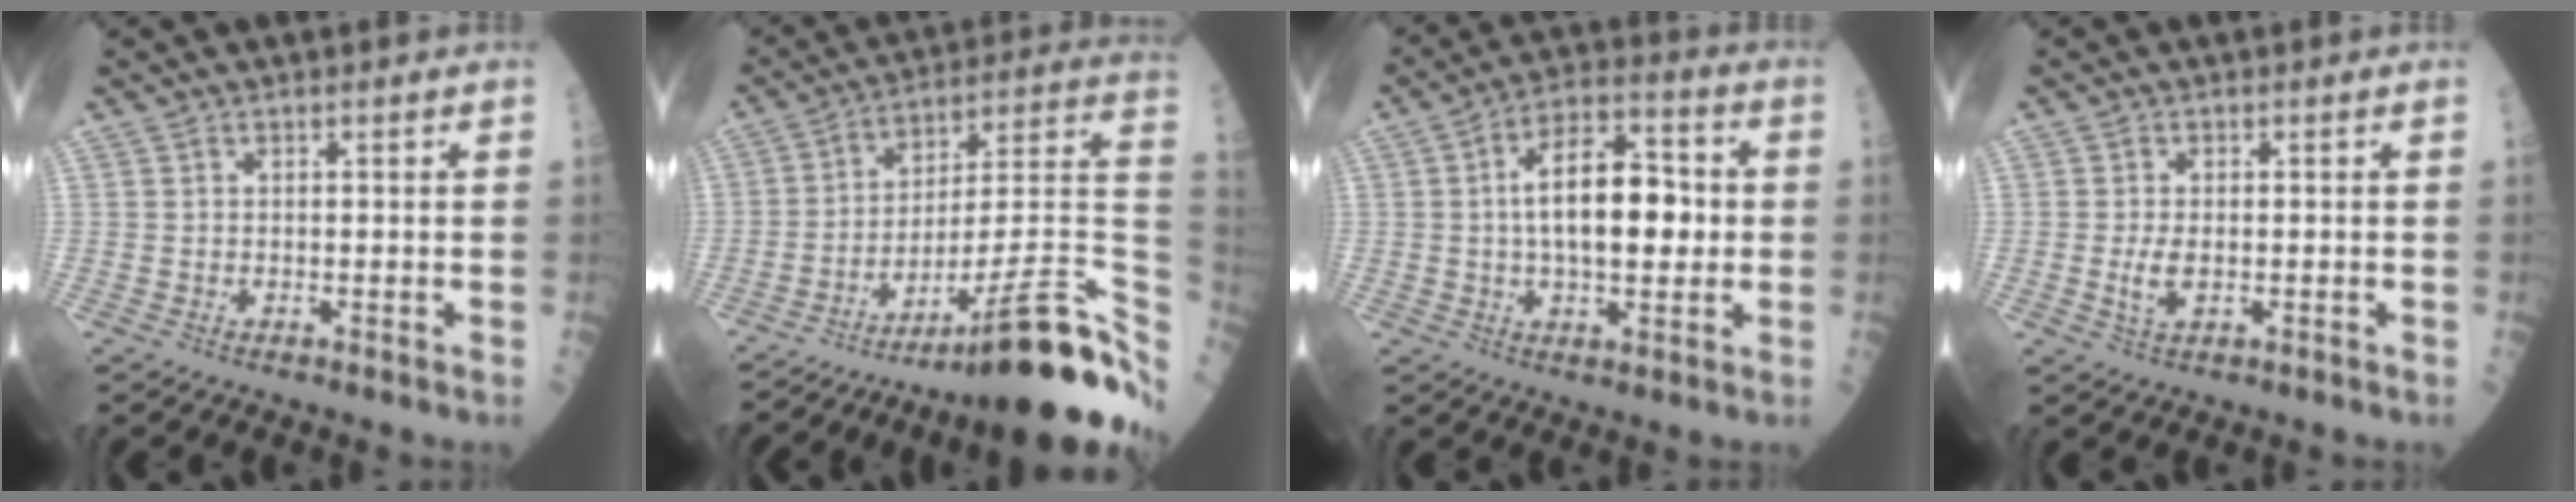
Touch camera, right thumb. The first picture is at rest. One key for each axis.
{"total": 29.1, "fx": -15.5, "fy": 6.4, "fz": 23.8, "tx": -0.248, "ty": 0.081, "tz": -0.230}
{"total": 15.0, "fx": 0.6, "fy": 7.3, "fz": 13.1, "tx": -0.189, "ty": 0.023, "tz": 0.005}
{"total": 3.3, "fx": -0.5, "fy": 1.6, "fz": 2.8, "tx": -0.053, "ty": -0.003, "tz": -0.007}